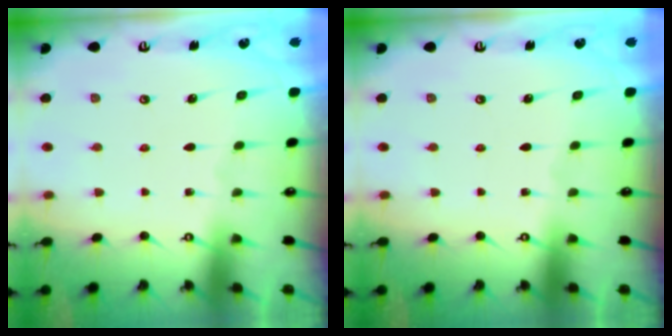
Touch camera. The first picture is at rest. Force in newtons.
{"total": 0.0}